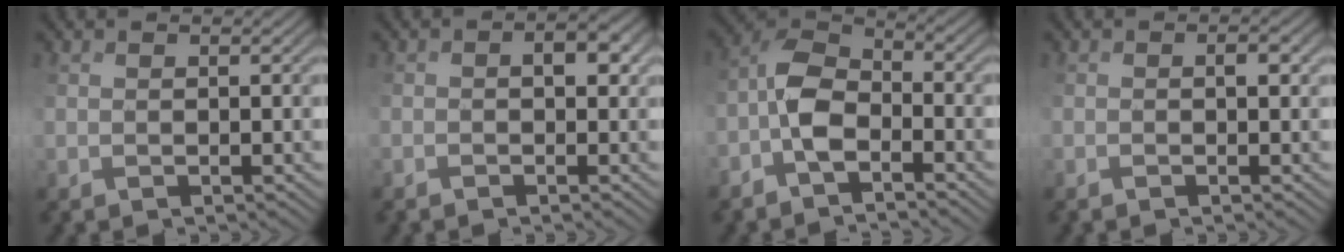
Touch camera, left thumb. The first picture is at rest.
{"total": 3.6, "force": [0.0, 2.0, 3.0], "torque": [-0.040, 0.006, 0.006]}
{"total": 5.2, "force": [-2.6, 1.8, 4.1], "torque": [-0.082, 0.015, -0.062]}
{"total": 1.7, "force": [0.1, 0.7, 1.6], "torque": [-0.024, 0.006, -0.001]}